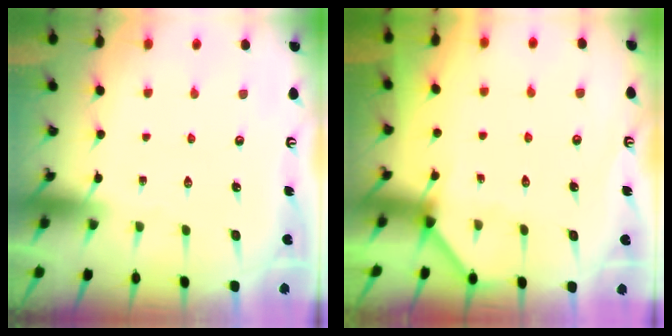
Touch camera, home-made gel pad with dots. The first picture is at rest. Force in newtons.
{"total": 2.7, "press": 2.7, "slide": 0.4}